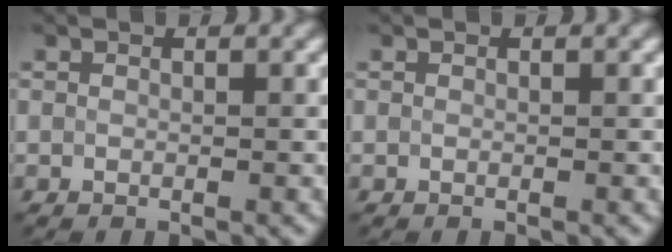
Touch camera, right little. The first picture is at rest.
{"total": 0.0}